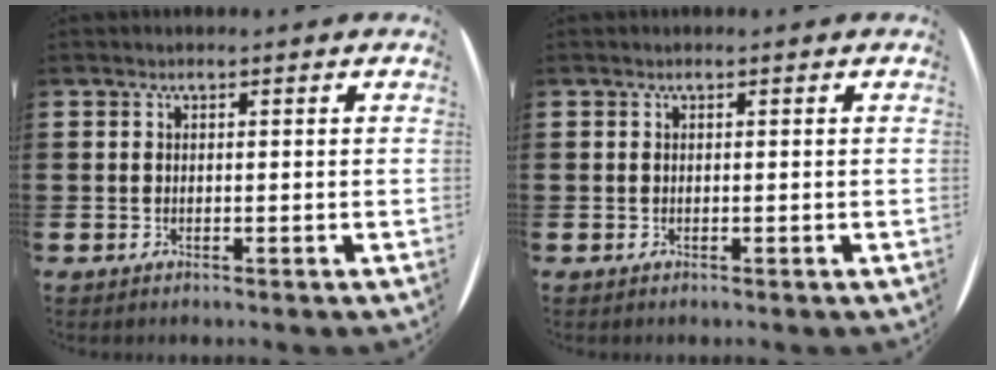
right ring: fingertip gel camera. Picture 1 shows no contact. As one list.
[{"total": 0.0}]